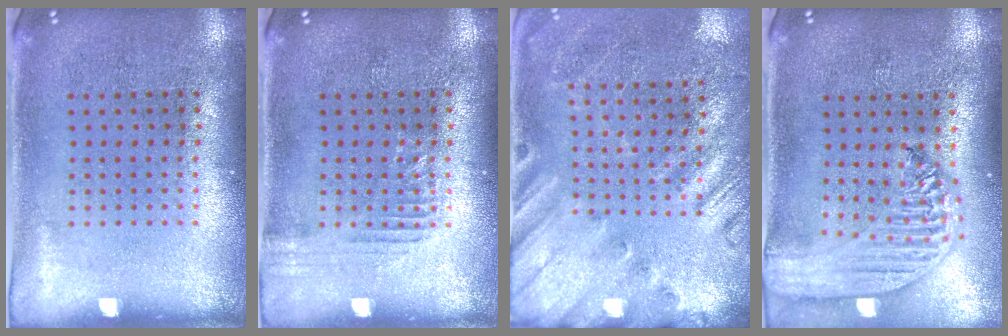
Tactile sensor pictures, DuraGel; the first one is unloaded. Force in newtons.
{"total": 1.2, "press": 1.2, "slide": 0.1}
{"total": 2.4, "press": 2.0, "slide": 1.3}
{"total": 2.8, "press": 2.3, "slide": 1.6}